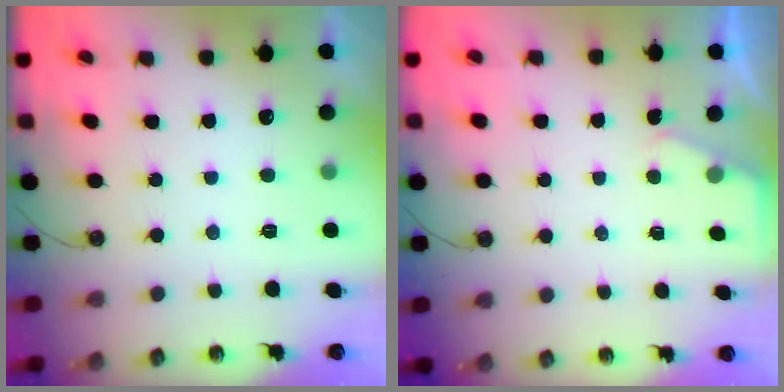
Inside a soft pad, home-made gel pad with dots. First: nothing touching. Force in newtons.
{"total": 2.0, "press": 2.0, "slide": 0.3}